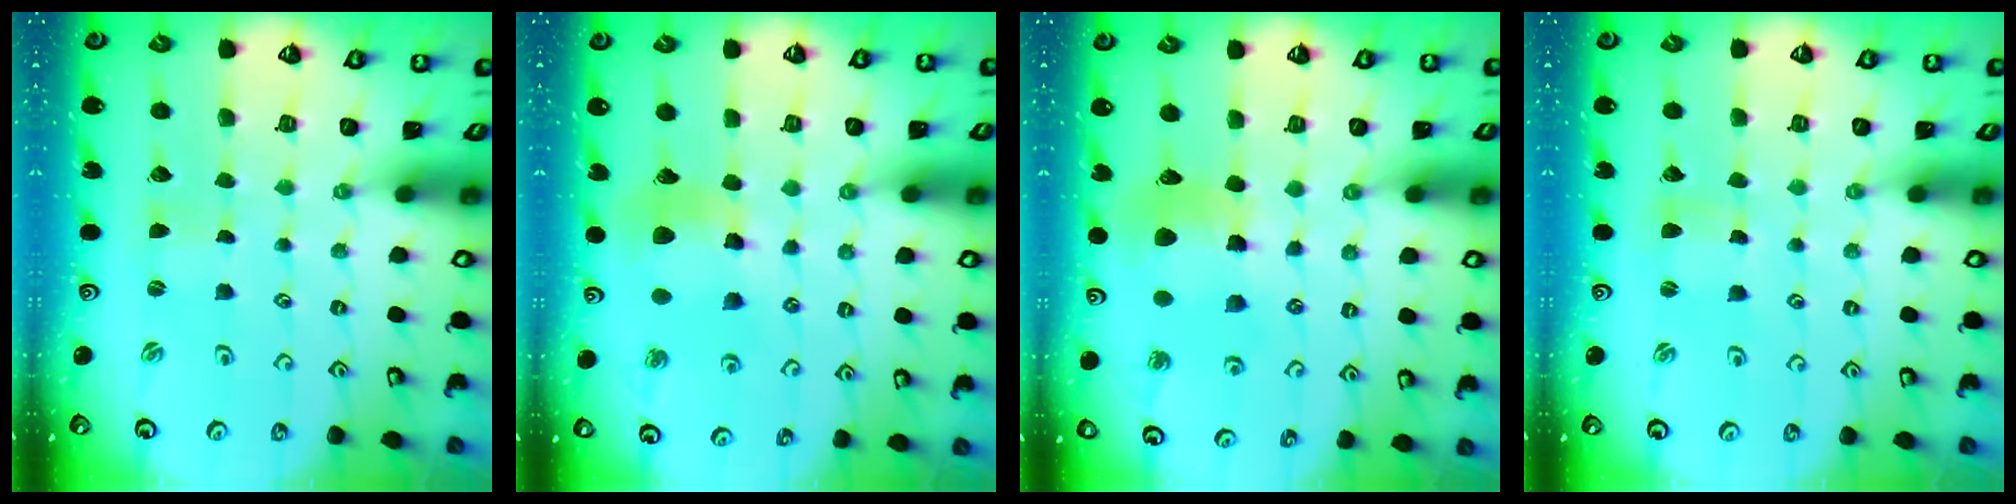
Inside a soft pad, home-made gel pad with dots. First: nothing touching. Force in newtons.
{"total": 11.0, "press": 10.9, "slide": 1.5}
{"total": 12.0, "press": 11.8, "slide": 1.7}
{"total": 1.5, "press": 1.4, "slide": 0.2}